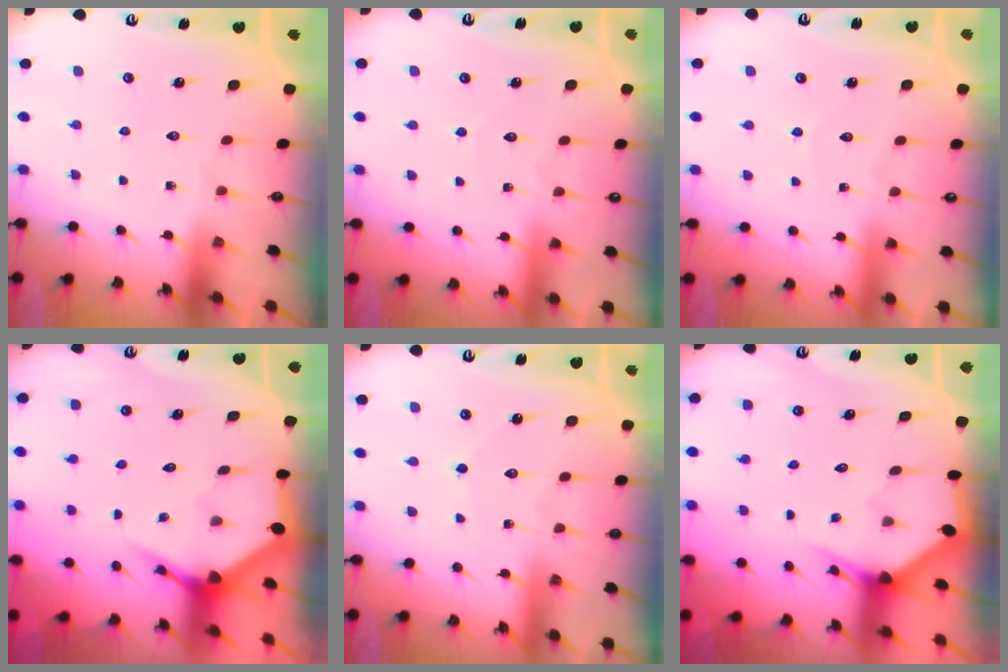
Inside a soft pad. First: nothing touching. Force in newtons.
{"total": 2.9, "press": 2.9, "slide": 0.3}
{"total": 2.9, "press": 2.9, "slide": 0.3}
{"total": 3.8, "press": 3.8, "slide": 0.5}
{"total": 2.7, "press": 2.6, "slide": 0.3}
{"total": 3.2, "press": 3.2, "slide": 0.1}